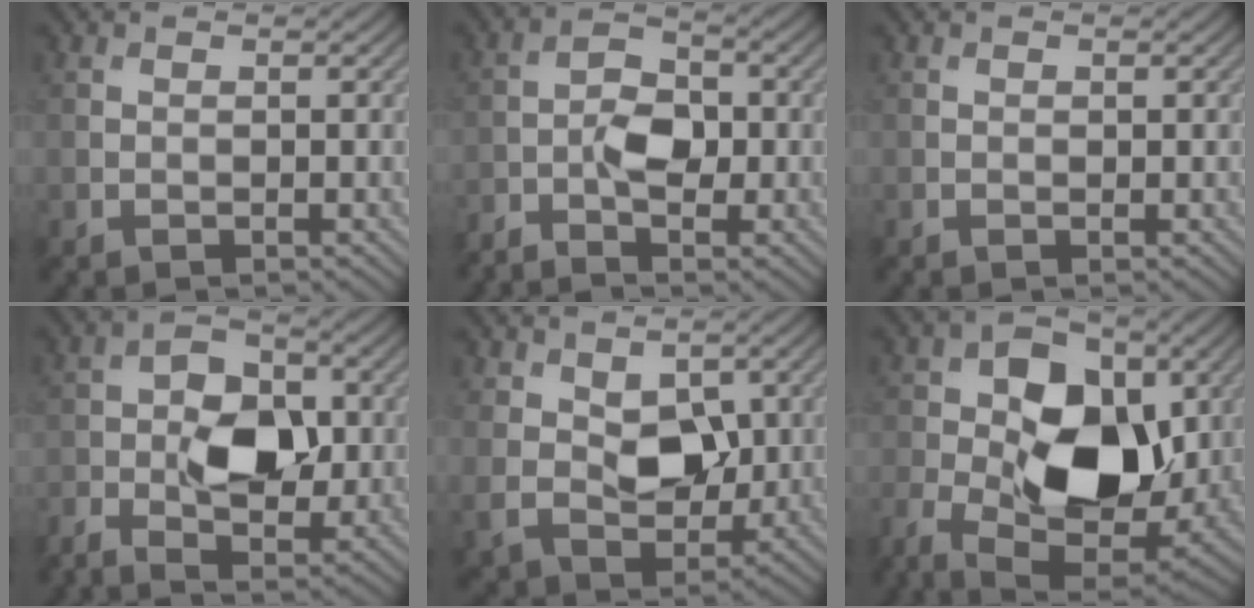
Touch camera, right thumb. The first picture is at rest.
{"total": 4.7, "force": [-2.3, 2.2, 3.5], "torque": [-0.064, 0.011, -0.049]}
{"total": 0.0}
{"total": 8.5, "force": [-2.1, 4.8, 6.7], "torque": [-0.121, 0.004, -0.043]}
{"total": 7.4, "force": [1.4, 5.3, 5.0], "torque": [-0.103, -0.015, 0.023]}
{"total": 15.2, "force": [-1.8, 9.5, 11.8], "torque": [-0.204, -0.005, -0.035]}